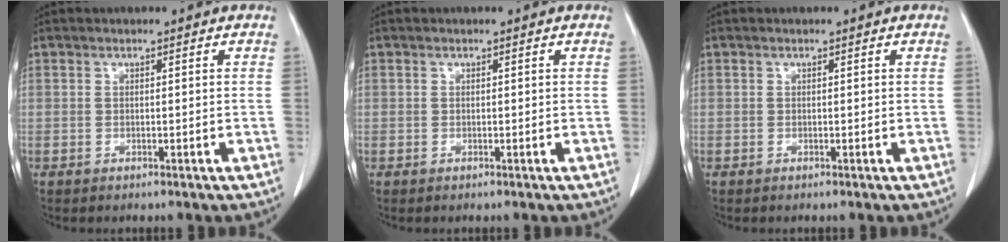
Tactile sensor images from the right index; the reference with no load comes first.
{"total": 0.0}
{"total": 0.0}